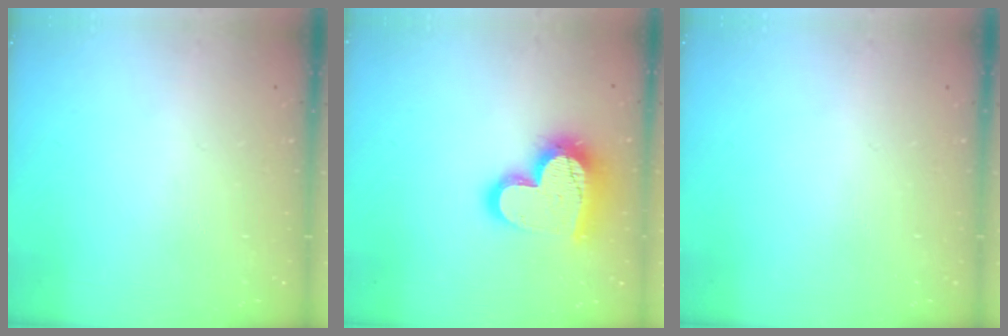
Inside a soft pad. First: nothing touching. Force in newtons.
{"total": 19.6, "press": 19.6, "slide": 1.8}
{"total": 0.0}